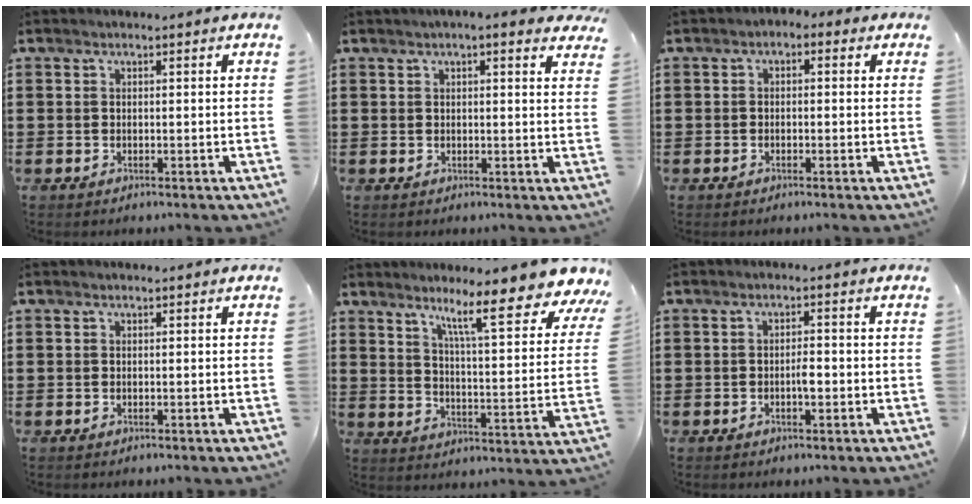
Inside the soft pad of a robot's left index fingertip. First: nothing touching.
{"total": 2.2, "force": [1.7, 0.5, 1.3], "torque": [-0.029, 0.004, 0.029]}
{"total": 1.4, "force": [-1.1, 0.7, 0.5], "torque": [-0.013, 0.006, -0.024]}
{"total": 0.0}
{"total": 12.5, "force": [9.2, 0.9, 8.5], "torque": [-0.149, -0.052, 0.143]}
{"total": 2.2, "force": [-0.6, 0.8, 1.9], "torque": [-0.037, 0.005, -0.012]}